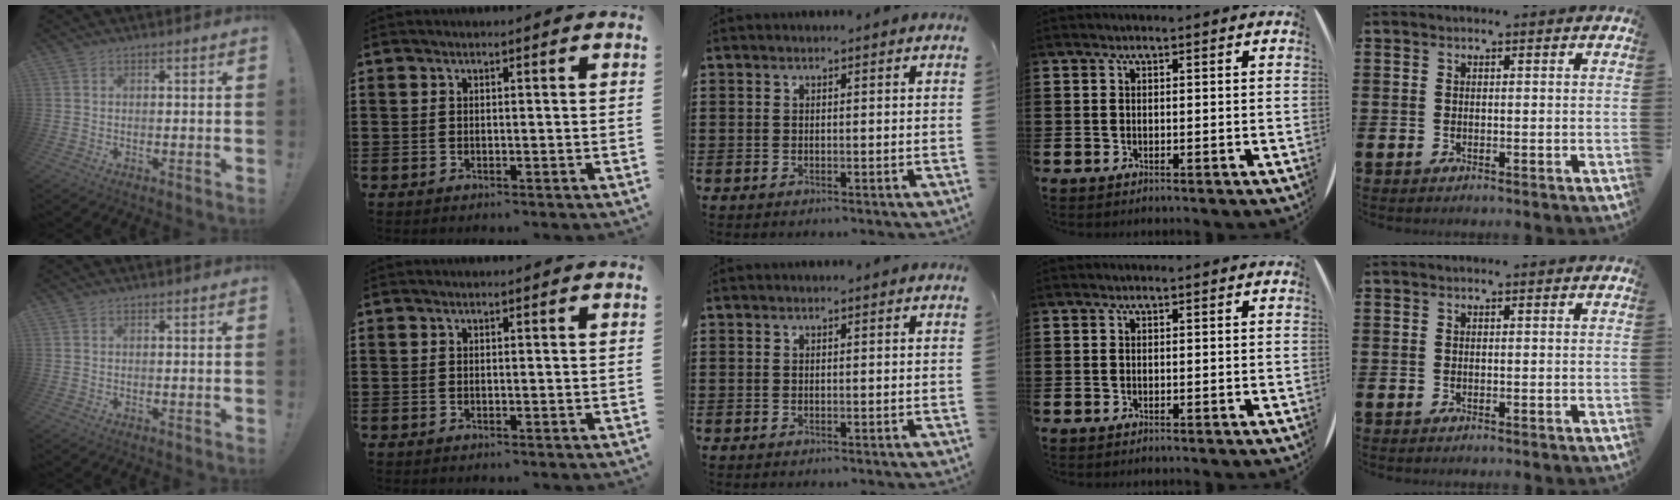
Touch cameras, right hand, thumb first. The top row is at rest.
{}